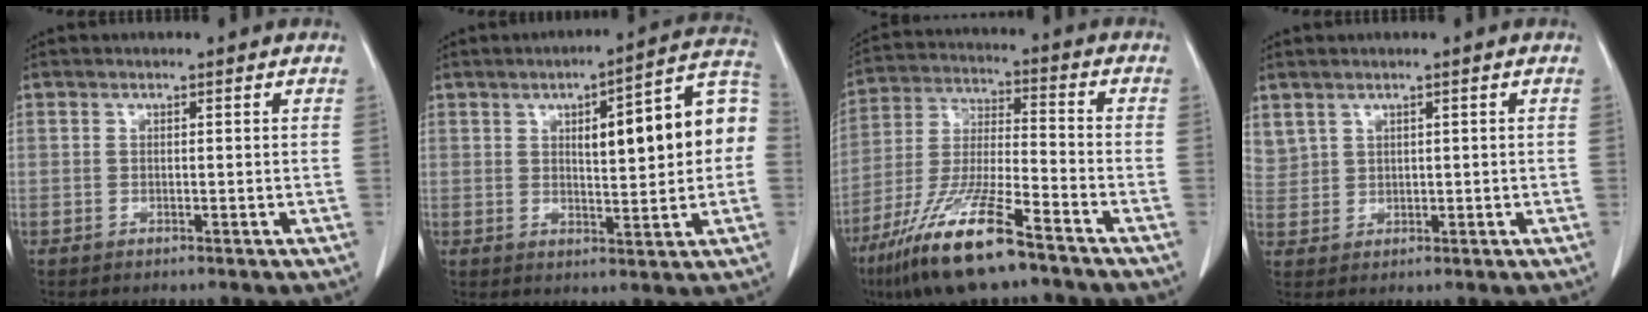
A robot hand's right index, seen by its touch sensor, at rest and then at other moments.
{"total": 14.2, "force": [1.8, 3.3, 13.7], "torque": [-0.181, 0.039, 0.026]}
{"total": 15.4, "force": [-10.1, 1.9, 11.4], "torque": [-0.244, -0.033, -0.189]}
{"total": 3.6, "force": [2.2, 2.7, 1.0], "torque": [-0.026, 0.011, 0.058]}